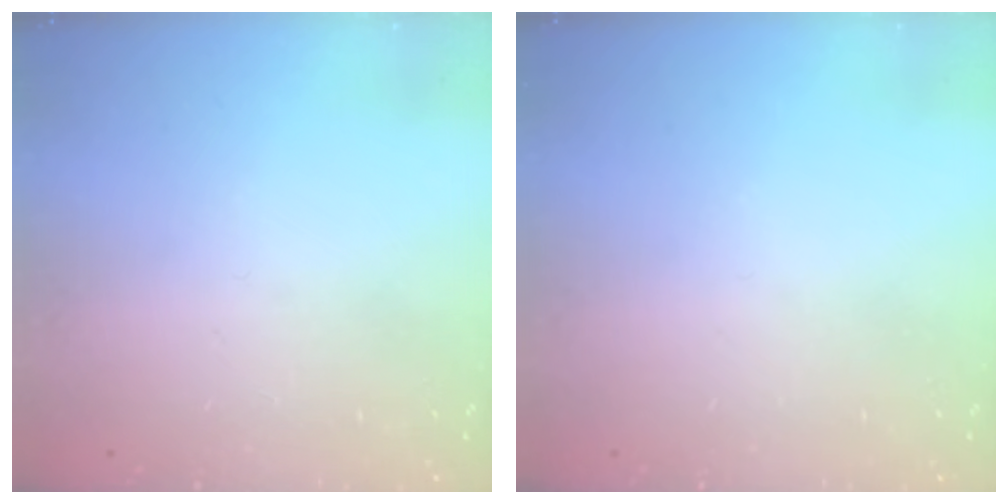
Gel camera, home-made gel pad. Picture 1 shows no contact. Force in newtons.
{"total": 0.0}